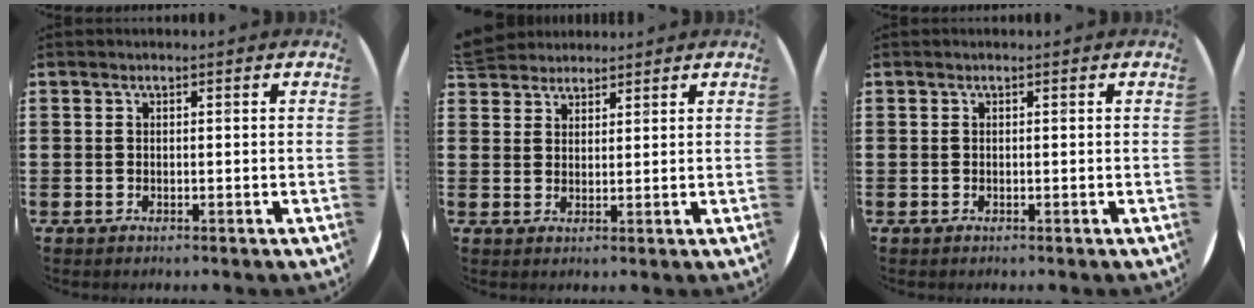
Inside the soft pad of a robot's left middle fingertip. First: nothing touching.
{"total": 3.5, "force": [3.3, 1.1, -0.2], "torque": [-0.007, -0.002, 0.065]}
{"total": 0.0}